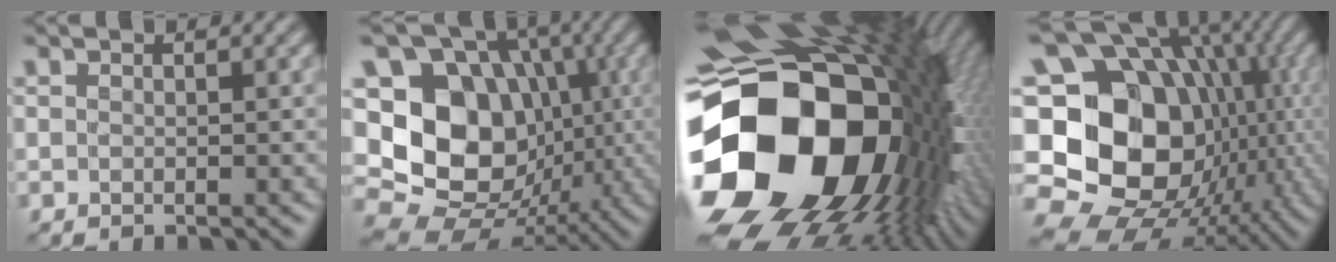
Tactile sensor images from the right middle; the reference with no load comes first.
{"total": 14.6, "force": [-0.1, 12.0, 8.4], "torque": [-0.151, -0.002, -0.016]}
{"total": 21.1, "force": [-2.1, 15.8, 13.9], "torque": [-0.302, -0.056, -0.015]}
{"total": 20.6, "force": [-1.4, 16.9, 11.8], "torque": [-0.210, 0.004, -0.030]}